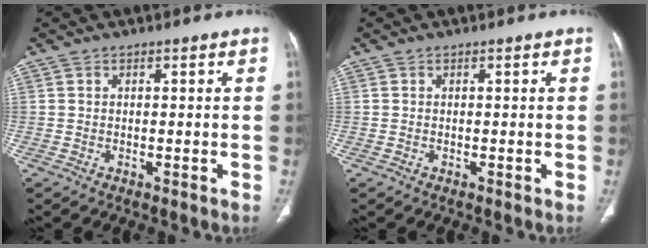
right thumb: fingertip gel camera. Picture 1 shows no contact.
{"total": 0.0}